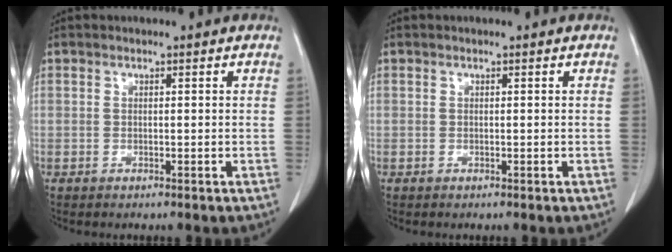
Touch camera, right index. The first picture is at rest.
{"total": 0.0}